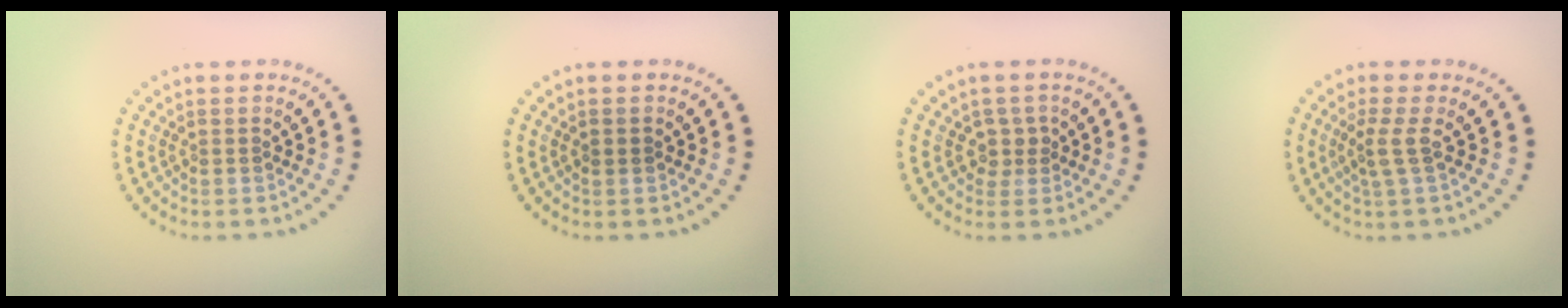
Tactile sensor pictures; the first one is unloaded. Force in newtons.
{"total": 0.9, "press": 0.9, "slide": 0.1}
{"total": 1.7, "press": 1.2, "slide": 1.1}
{"total": 1.9, "press": 1.4, "slide": 1.3}